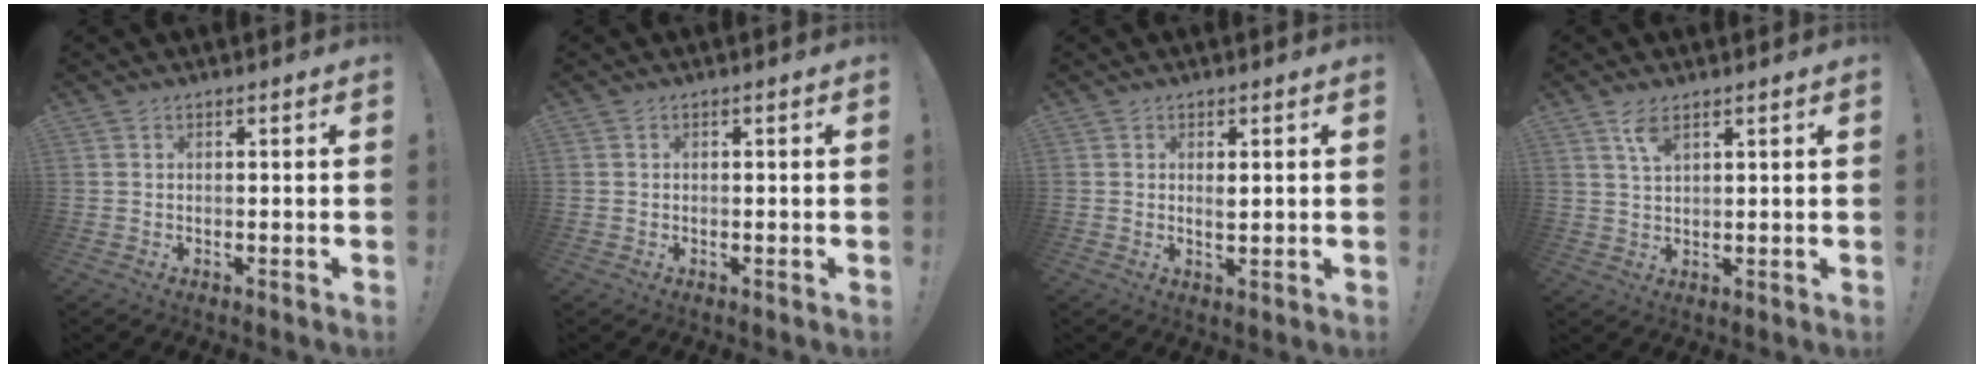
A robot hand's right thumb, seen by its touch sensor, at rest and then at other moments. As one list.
[{"total": 0.0}, {"total": 1.7, "force": [0.7, 0.6, 1.5], "torque": [-0.006, -0.010, 0.007]}, {"total": 4.3, "force": [2.6, 1.7, 3.0], "torque": [-0.052, -0.010, 0.043]}]